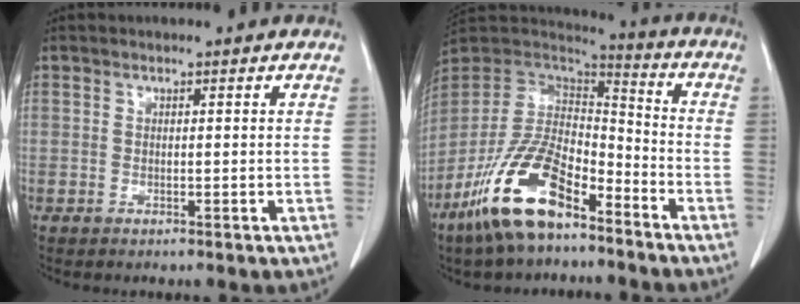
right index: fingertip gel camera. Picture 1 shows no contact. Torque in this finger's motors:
{"motor_torque": [0.01, -0.10, -0.05, -0.16]}